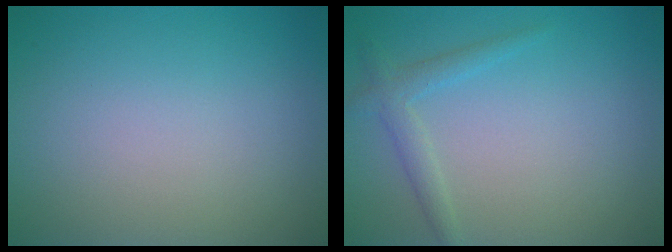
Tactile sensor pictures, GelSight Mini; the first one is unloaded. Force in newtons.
{"total": 1.8, "press": 1.8, "slide": 0.1}